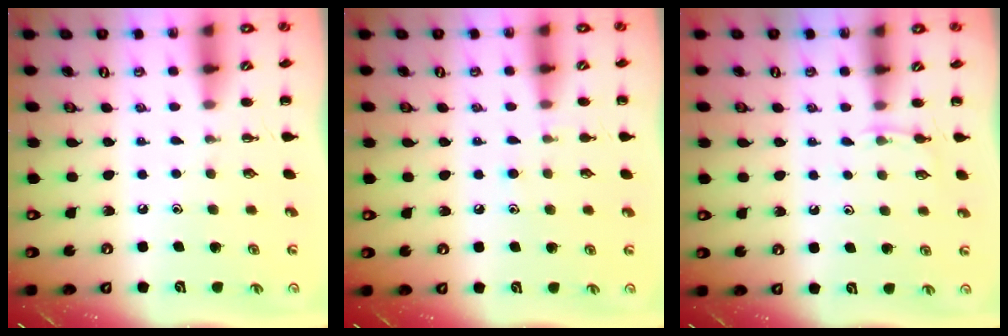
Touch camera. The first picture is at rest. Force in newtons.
{"total": 6.0, "press": 5.6, "slide": 2.2}
{"total": 3.3, "press": 3.1, "slide": 1.2}